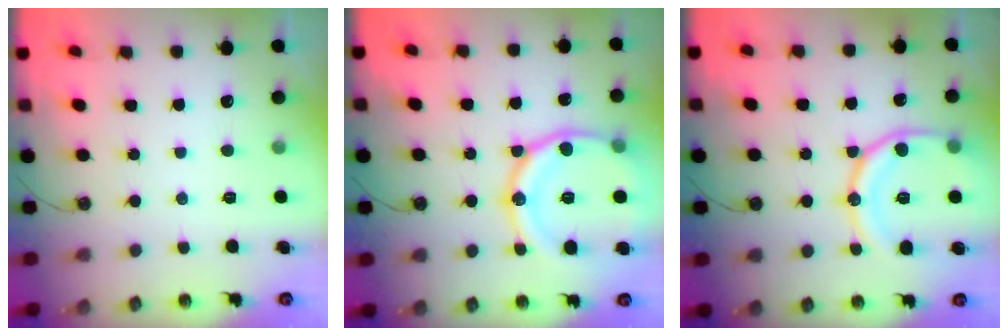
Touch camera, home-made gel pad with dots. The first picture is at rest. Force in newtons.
{"total": 19.4, "press": 19.3, "slide": 2.2}
{"total": 17.2, "press": 17.1, "slide": 2.0}